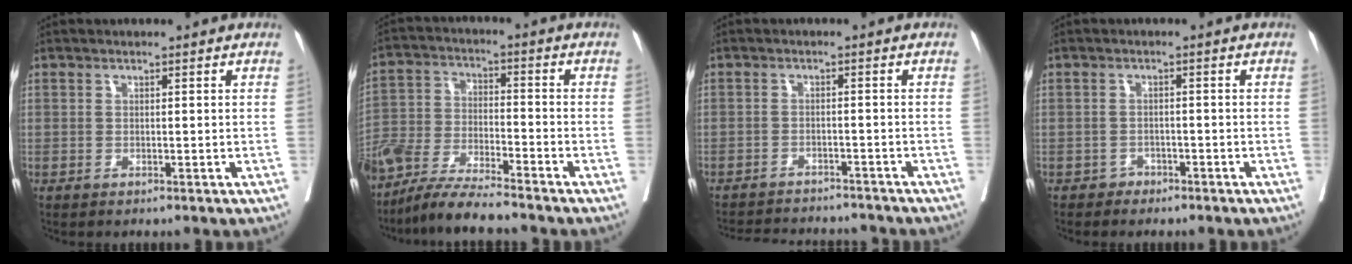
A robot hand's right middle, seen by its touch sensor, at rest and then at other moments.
{"total": 12.0, "force": [-10.6, 1.0, 5.5], "torque": [-0.109, -0.014, -0.199]}
{"total": 12.4, "force": [-11.7, 2.6, 3.1], "torque": [-0.064, 0.003, -0.153]}
{"total": 1.7, "force": [-1.3, 1.0, -0.1], "torque": [-0.005, 0.004, -0.024]}